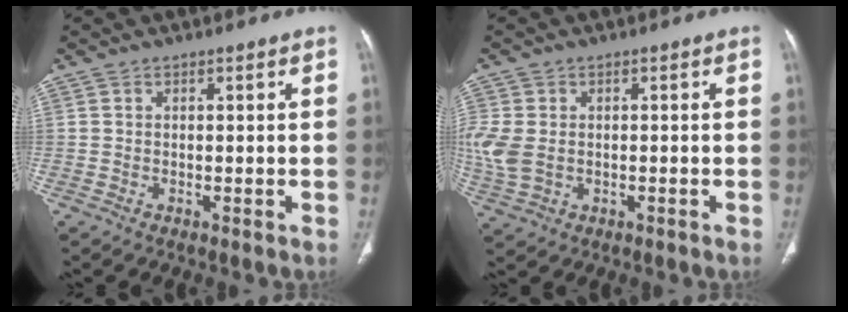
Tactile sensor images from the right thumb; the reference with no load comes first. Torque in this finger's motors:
{"motor_torque": [2.06, 2.44, 1.90, -0.01, 0.24]}